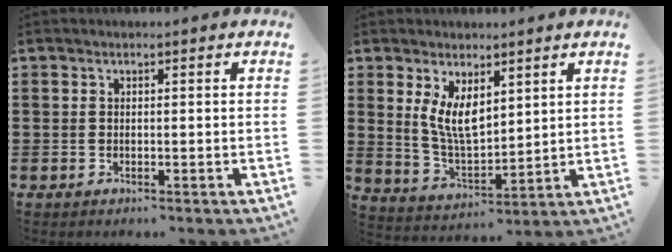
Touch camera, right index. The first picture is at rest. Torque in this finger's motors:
{"motor_torque": [1.09, 0.62, 0.53, 0.19]}